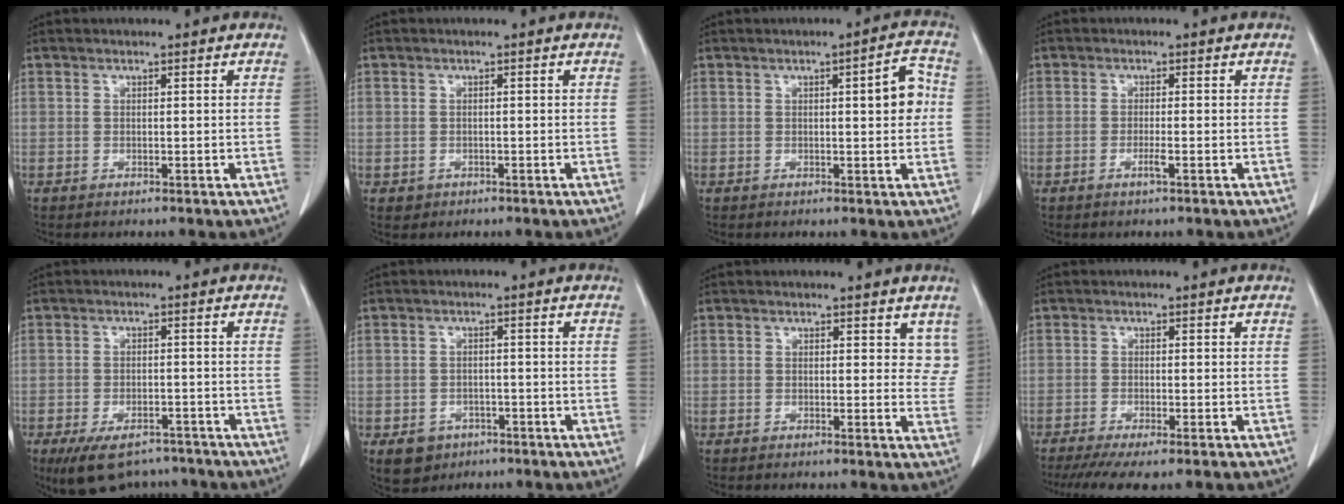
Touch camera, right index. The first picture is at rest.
{"total": 1.4, "force": [-0.5, 1.3, 0.1], "torque": [0.000, 0.005, -0.005]}
{"total": 4.8, "force": [0.5, 1.1, 4.7], "torque": [-0.059, 0.011, 0.003]}
{"total": 1.6, "force": [-0.8, -0.1, 1.4], "torque": [-0.028, -0.002, -0.015]}
{"total": 9.6, "force": [-7.7, 4.3, 4.0], "torque": [-0.062, -0.001, -0.115]}
{"total": 4.5, "force": [-2.3, 3.7, 1.1], "torque": [-0.011, 0.007, -0.028]}
{"total": 3.9, "force": [2.7, 2.4, 1.5], "torque": [0.004, -0.008, 0.021]}
{"total": 6.6, "force": [-5.0, 0.7, 4.2], "torque": [-0.063, -0.015, -0.082]}